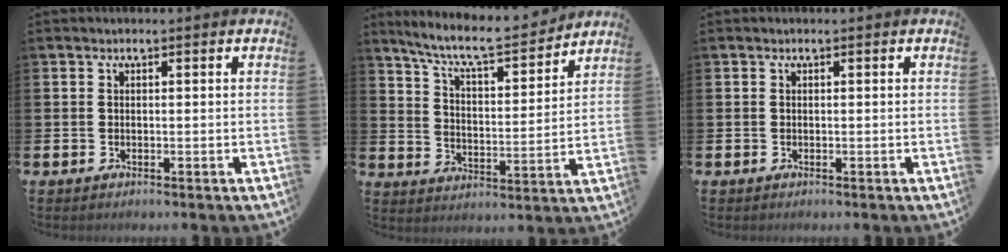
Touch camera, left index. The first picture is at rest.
{"total": 8.7, "force": [7.9, 1.4, 3.4], "torque": [-0.086, -0.052, 0.134]}
{"total": 0.0}